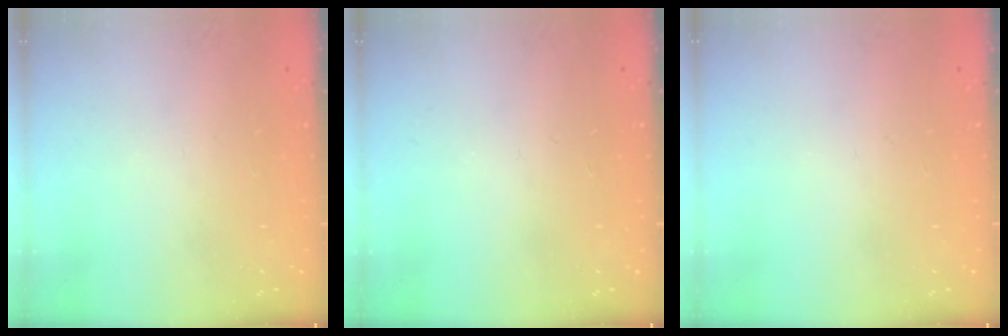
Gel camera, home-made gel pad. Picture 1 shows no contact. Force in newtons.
{"total": 0.0}
{"total": 0.0}